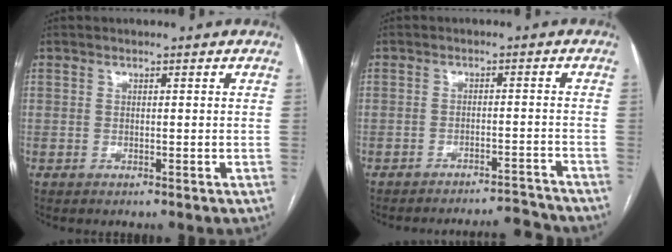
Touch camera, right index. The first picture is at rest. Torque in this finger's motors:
{"motor_torque": [0.18, -0.17, 0.43, 0.04]}